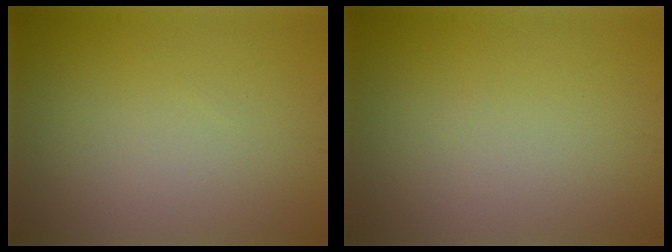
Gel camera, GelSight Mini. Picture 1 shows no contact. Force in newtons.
{"total": 0.0}